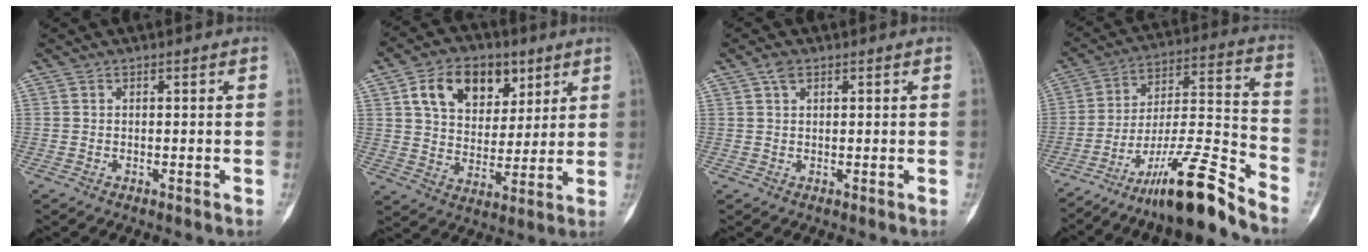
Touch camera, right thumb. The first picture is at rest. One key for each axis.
{"total": 14.1, "fx": 6.6, "fy": 9.5, "fz": 8.1, "tx": -0.099, "ty": -0.021, "tz": 0.119}
{"total": 2.0, "fx": 1.1, "fy": 1.1, "fz": 1.2, "tx": -0.022, "ty": 0.003, "tz": 0.020}
{"total": 17.4, "fx": -13.3, "fy": 1.6, "fz": 11.0, "tx": -0.187, "ty": 0.100, "tz": -0.225}